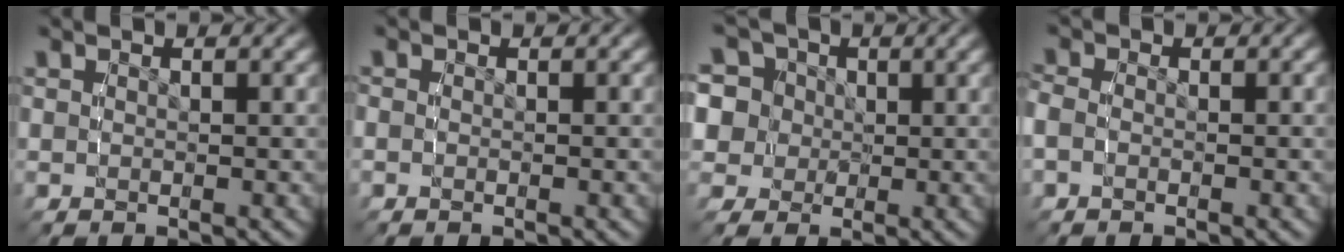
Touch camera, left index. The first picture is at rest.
{"total": 0.6, "force": [-0.6, -0.1, -0.2], "torque": [0.002, -0.005, -0.012]}
{"total": 11.1, "force": [0.7, 10.2, 4.3], "torque": [-0.118, -0.032, 0.005]}
{"total": 1.9, "force": [-1.1, 1.5, 0.5], "torque": [-0.031, -0.010, -0.022]}